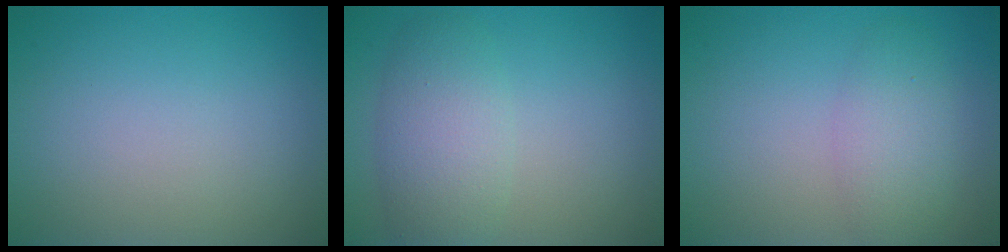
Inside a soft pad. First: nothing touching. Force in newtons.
{"total": 4.2, "press": 4.2, "slide": 0.1}
{"total": 3.1, "press": 3.1, "slide": 0.1}